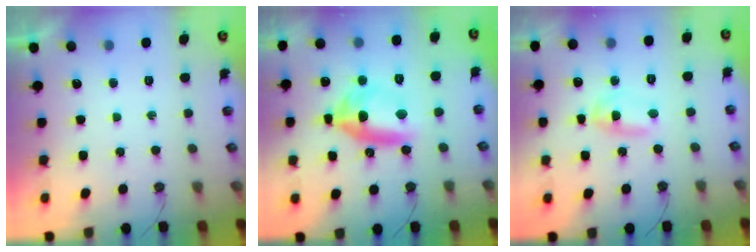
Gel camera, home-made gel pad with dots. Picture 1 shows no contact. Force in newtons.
{"total": 11.4, "press": 11.4, "slide": 1.3}
{"total": 14.0, "press": 3.2, "slide": 13.6}